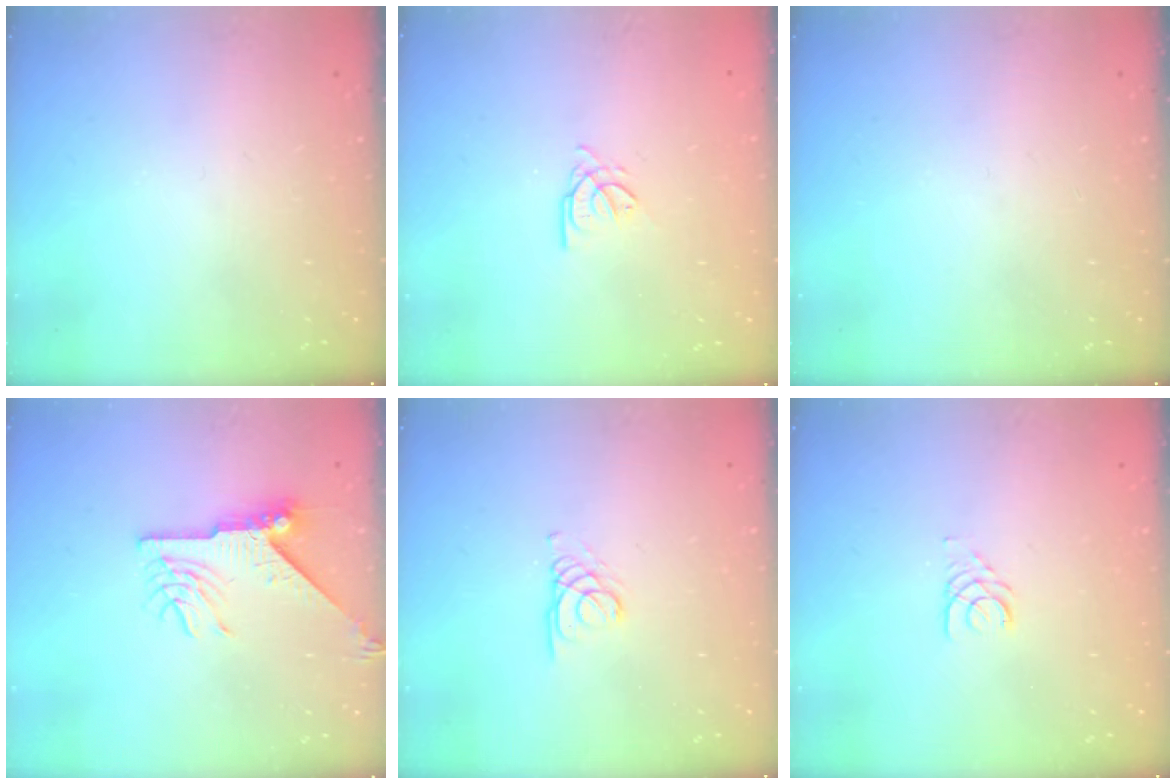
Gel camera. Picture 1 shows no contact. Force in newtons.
{"total": 3.1, "press": 3.1, "slide": 0.1}
{"total": 0.0}
{"total": 11.2, "press": 11.2, "slide": 1.0}
{"total": 1.7, "press": 1.7, "slide": 0.2}
{"total": 2.5, "press": 2.5, "slide": 0.3}